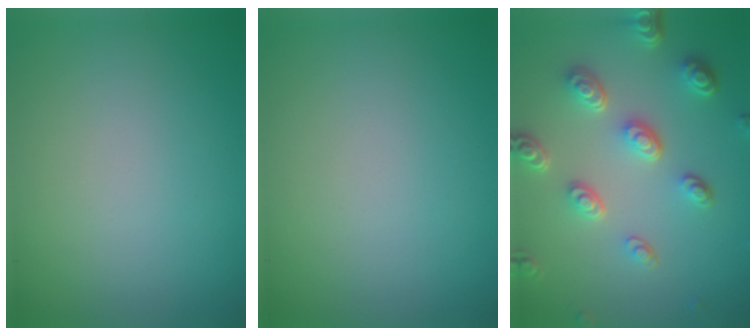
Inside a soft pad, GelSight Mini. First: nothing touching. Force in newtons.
{"total": 0.0}
{"total": 5.0, "press": 3.7, "slide": 3.3}